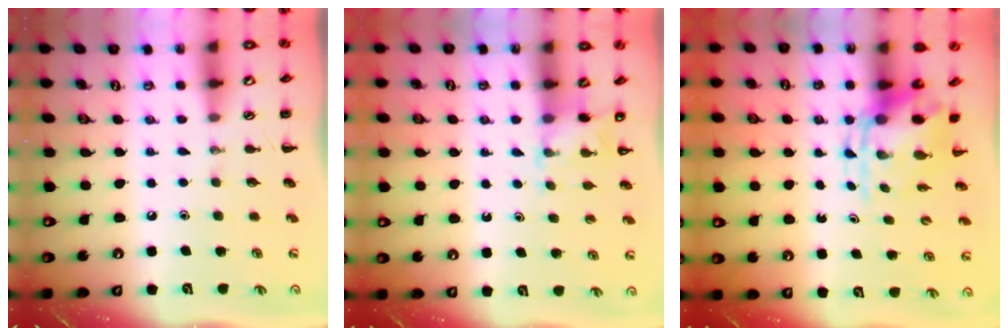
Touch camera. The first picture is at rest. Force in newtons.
{"total": 4.6, "press": 4.4, "slide": 1.4}
{"total": 6.5, "press": 6.5, "slide": 1.0}